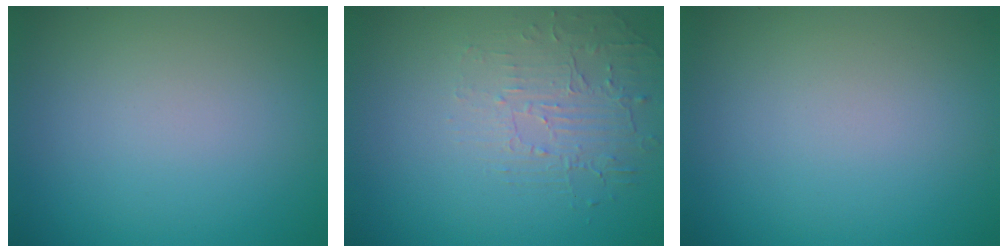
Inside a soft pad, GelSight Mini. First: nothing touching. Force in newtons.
{"total": 1.9, "press": 1.0, "slide": 1.6}
{"total": 0.0}